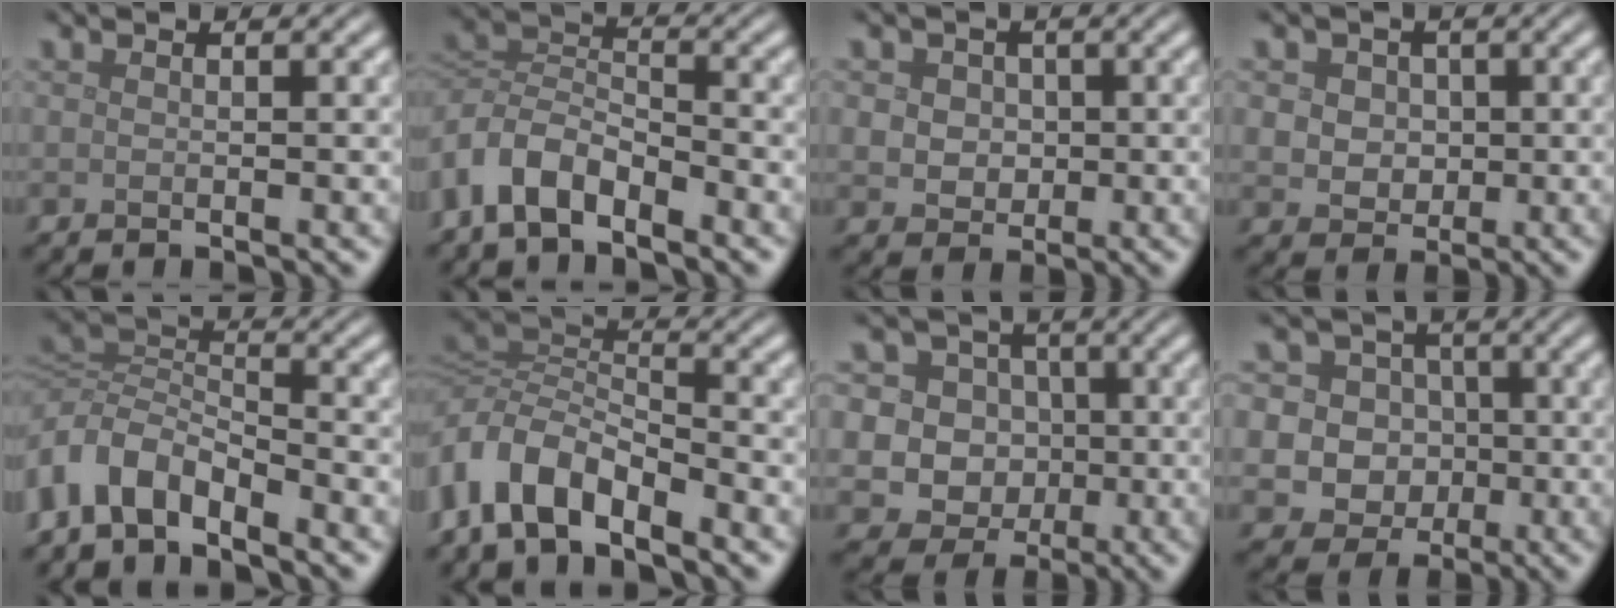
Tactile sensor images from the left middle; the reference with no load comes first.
{"total": 5.5, "force": [-3.2, 2.9, 3.4], "torque": [-0.063, 0.002, -0.075]}
{"total": 4.3, "force": [1.1, 3.7, 2.1], "torque": [-0.037, 0.015, 0.009]}
{"total": 4.9, "force": [1.3, 4.1, 2.4], "torque": [-0.044, 0.016, 0.013]}
{"total": 5.6, "force": [-3.2, 3.0, 3.5], "torque": [-0.068, 0.001, -0.076]}
{"total": 6.1, "force": [-3.5, 2.8, 4.2], "torque": [-0.080, 0.003, -0.082]}
{"total": 10.3, "force": [1.5, 9.5, 3.6], "torque": [-0.085, 0.034, 0.002]}
{"total": 8.6, "force": [0.8, 7.9, 3.4], "torque": [-0.067, 0.028, -0.014]}